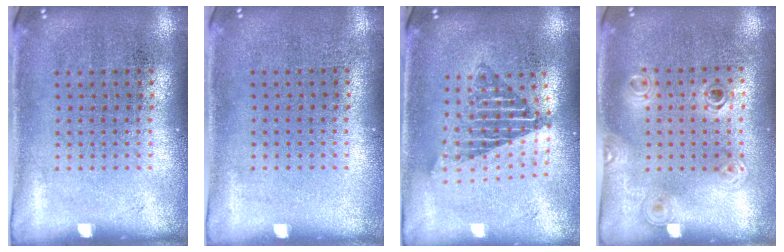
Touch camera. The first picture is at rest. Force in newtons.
{"total": 0.0}
{"total": 1.6, "press": 1.4, "slide": 0.9}
{"total": 1.2, "press": 1.1, "slide": 0.5}